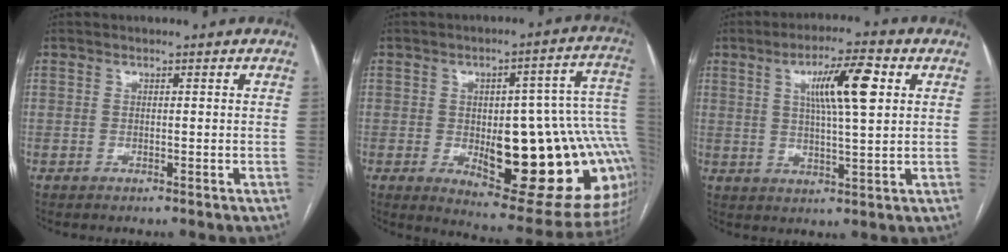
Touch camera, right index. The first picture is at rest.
{"total": 25.8, "force": [-3.2, 7.6, 24.5], "torque": [-0.226, 0.023, -0.017]}
{"total": 9.8, "force": [3.1, 1.2, 9.2], "torque": [-0.156, 0.011, 0.051]}